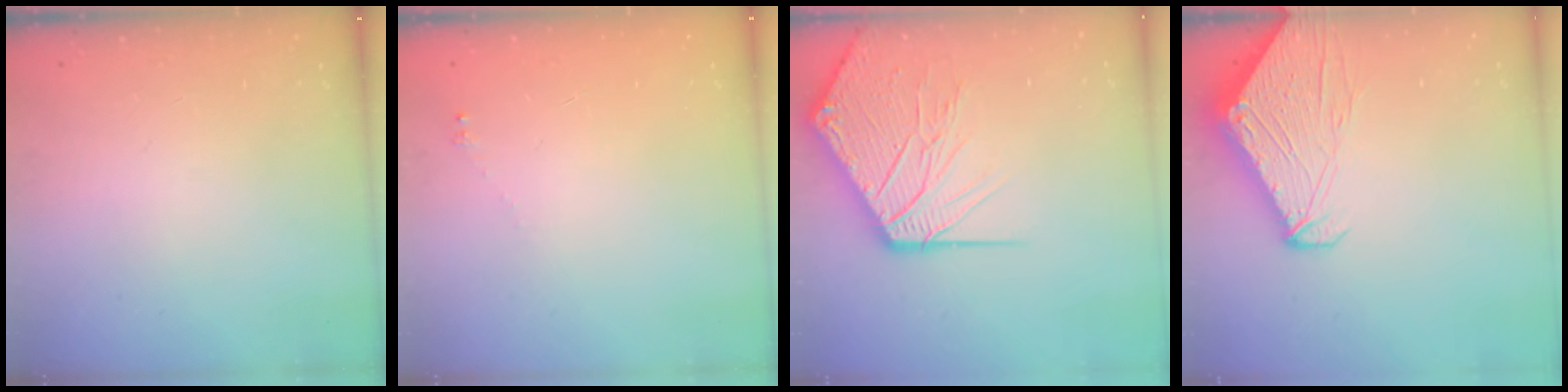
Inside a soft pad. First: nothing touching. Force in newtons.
{"total": 1.7, "press": 1.6, "slide": 0.2}
{"total": 18.3, "press": 18.2, "slide": 2.4}
{"total": 9.6, "press": 9.6, "slide": 1.1}